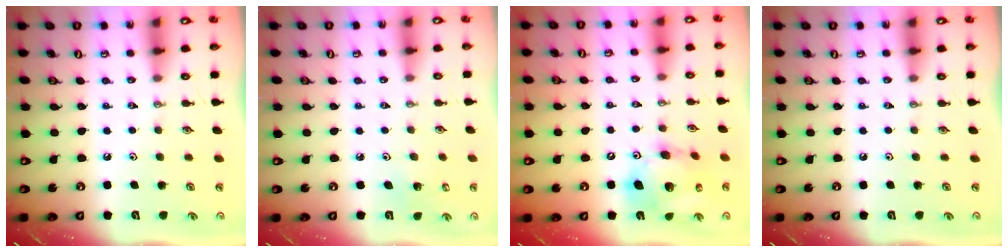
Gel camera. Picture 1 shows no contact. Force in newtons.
{"total": 3.1, "press": 3.1, "slide": 0.2}
{"total": 16.0, "press": 15.7, "slide": 3.1}
{"total": 0.0}